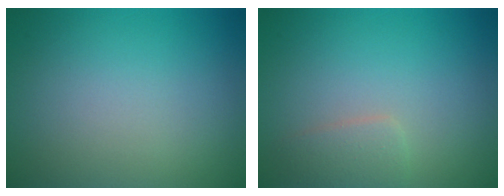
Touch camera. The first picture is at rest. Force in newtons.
{"total": 1.7, "press": 1.7, "slide": 0.1}